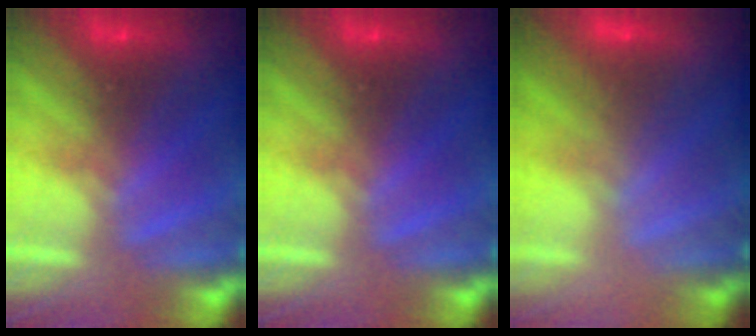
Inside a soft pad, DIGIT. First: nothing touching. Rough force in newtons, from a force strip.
{"total": 0.0}
{"total": 2.4}